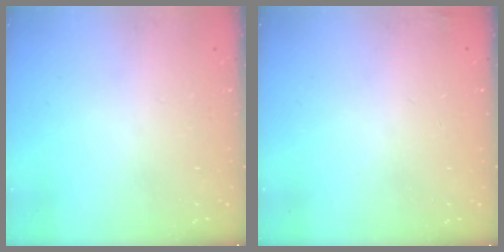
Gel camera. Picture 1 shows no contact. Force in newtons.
{"total": 2.8, "press": 2.6, "slide": 0.9}